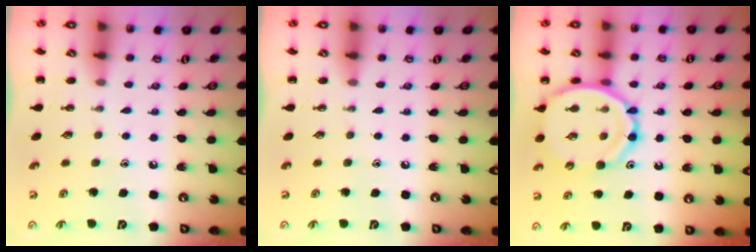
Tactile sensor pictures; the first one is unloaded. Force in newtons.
{"total": 0.0}
{"total": 13.8, "press": 13.3, "slide": 3.7}